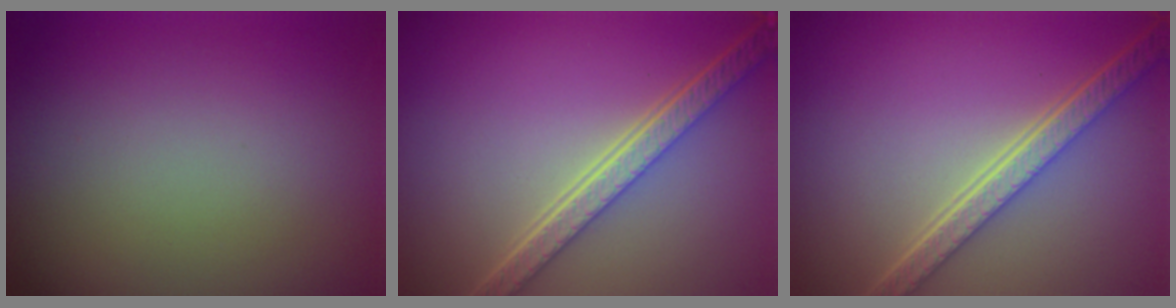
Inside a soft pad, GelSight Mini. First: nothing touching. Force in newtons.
{"total": 5.5, "press": 4.3, "slide": 3.5}
{"total": 5.4, "press": 4.1, "slide": 3.6}